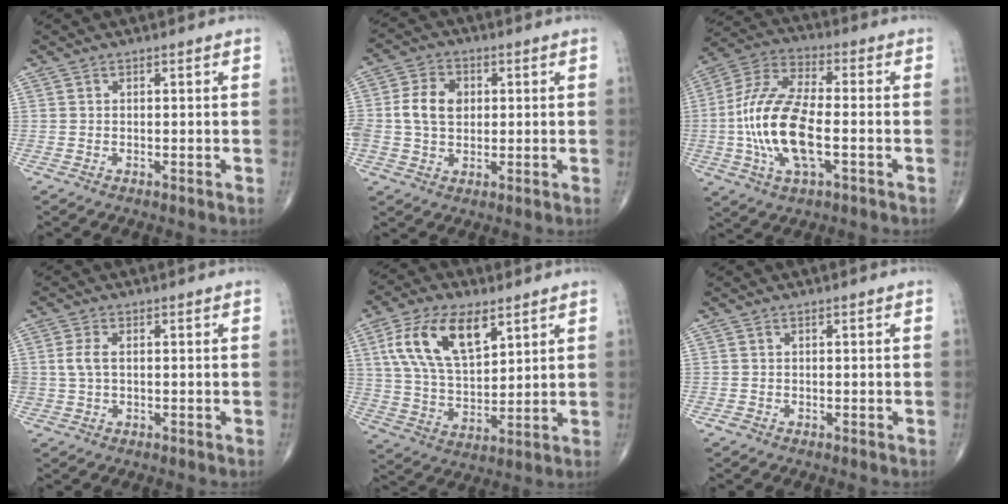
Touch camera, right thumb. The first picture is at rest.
{"total": 7.6, "force": [0.8, 5.7, 5.0], "torque": [-0.081, 0.008, 0.013]}
{"total": 17.0, "force": [-2.9, 7.1, 15.1], "torque": [-0.319, 0.023, -0.056]}
{"total": 3.1, "force": [0.3, 1.9, 2.4], "torque": [-0.056, 0.004, 0.007]}
{"total": 15.5, "force": [6.8, 7.7, 11.6], "torque": [-0.206, -0.017, 0.133]}
{"total": 0.7, "force": [-0.4, 0.5, 0.2], "torque": [-0.004, 0.000, -0.010]}